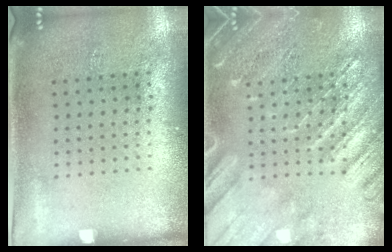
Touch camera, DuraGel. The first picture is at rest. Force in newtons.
{"total": 4.4, "press": 4.3, "slide": 0.6}